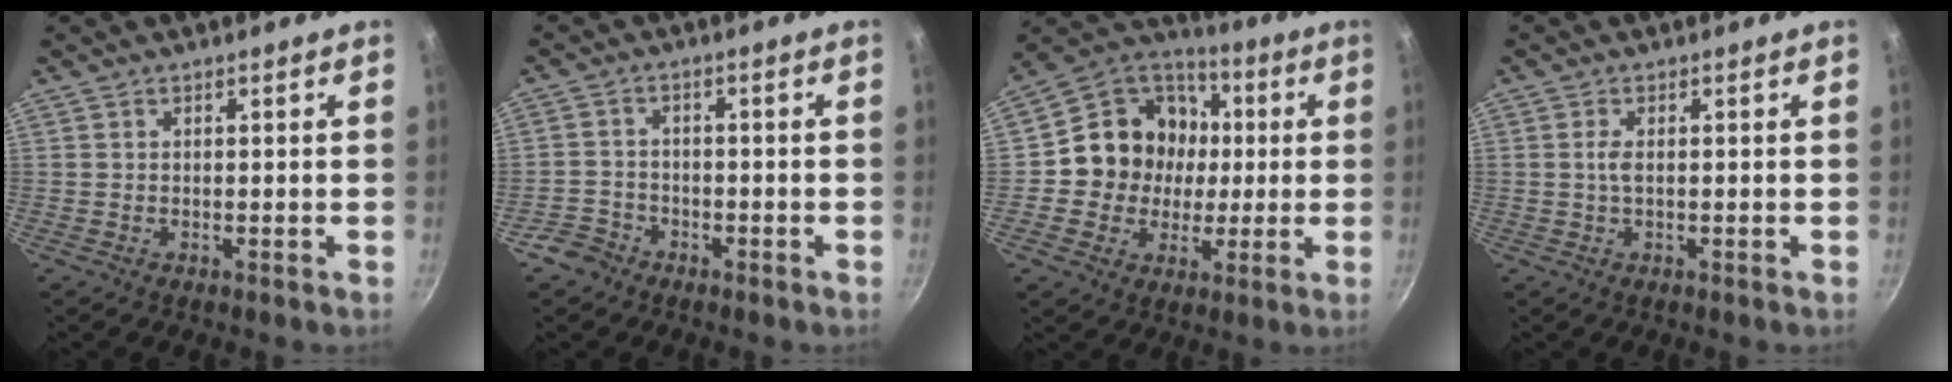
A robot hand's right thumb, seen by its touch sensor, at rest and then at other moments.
{"total": 4.4, "force": [-2.9, 3.2, 0.9], "torque": [-0.008, 0.037, -0.053]}
{"total": 16.2, "force": [0.6, 14.8, 6.7], "torque": [-0.083, 0.023, -0.001]}
{"total": 1.8, "force": [0.1, 0.7, 1.6], "torque": [-0.038, 0.002, 0.000]}